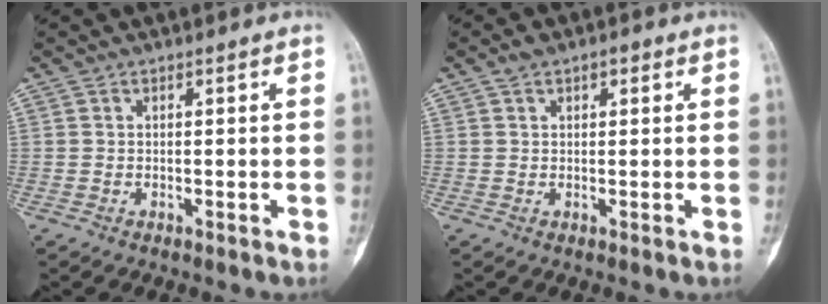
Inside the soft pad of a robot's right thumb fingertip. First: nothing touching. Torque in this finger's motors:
{"motor_torque": [2.19, 2.82, 0.21, 0.06, 0.13]}